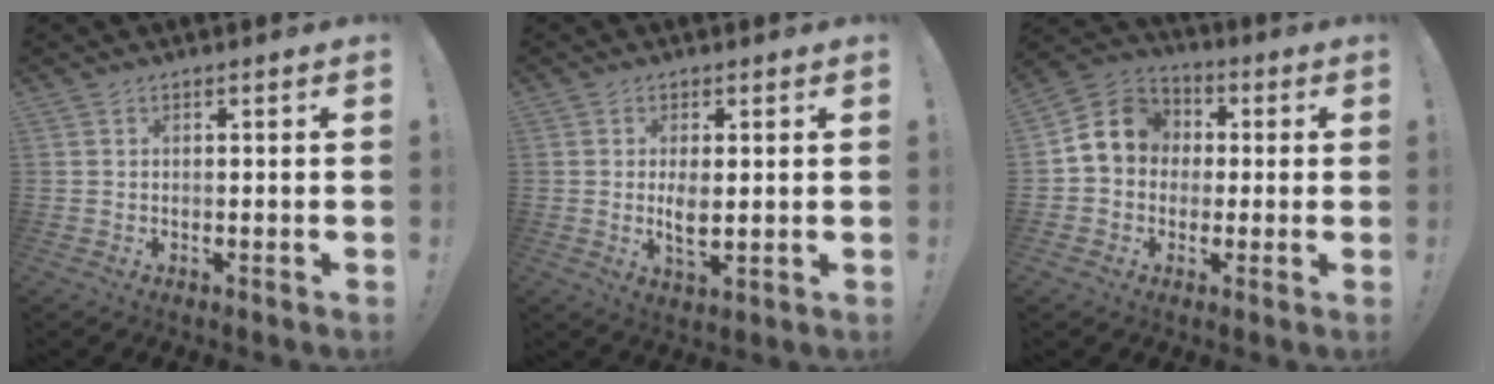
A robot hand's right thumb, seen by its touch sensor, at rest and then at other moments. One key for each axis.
{"total": 4.9, "fx": 0.6, "fy": 2.2, "fz": 4.3, "tx": -0.069, "ty": -0.009, "tz": 0.007}
{"total": 10.7, "fx": 1.4, "fy": 9.6, "fz": 4.6, "tx": -0.061, "ty": 0.013, "tz": 0.036}